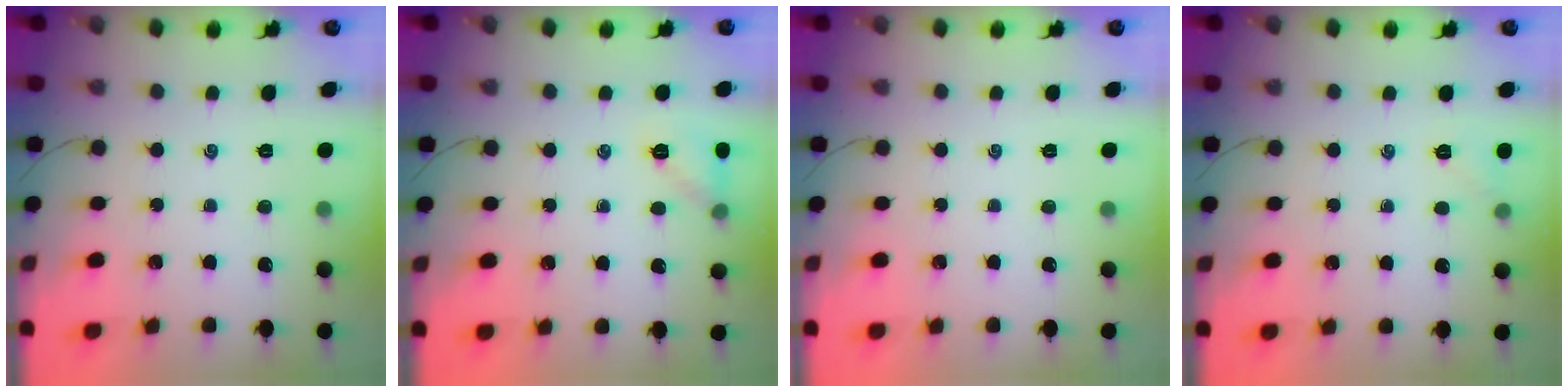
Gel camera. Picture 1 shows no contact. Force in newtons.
{"total": 6.9, "press": 6.8, "slide": 1.3}
{"total": 0.0}
{"total": 3.9, "press": 3.7, "slide": 1.1}